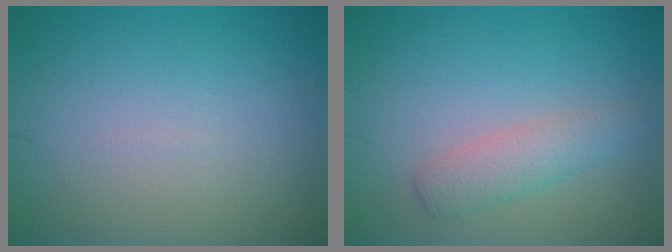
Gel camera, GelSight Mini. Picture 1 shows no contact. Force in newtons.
{"total": 2.5, "press": 2.5, "slide": 0.0}